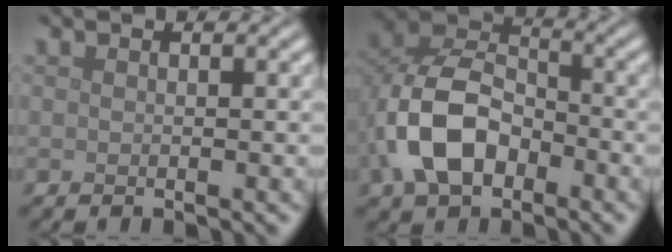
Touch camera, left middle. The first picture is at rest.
{"total": 7.9, "force": [-2.5, 5.2, 5.4], "torque": [-0.114, 0.007, -0.055]}